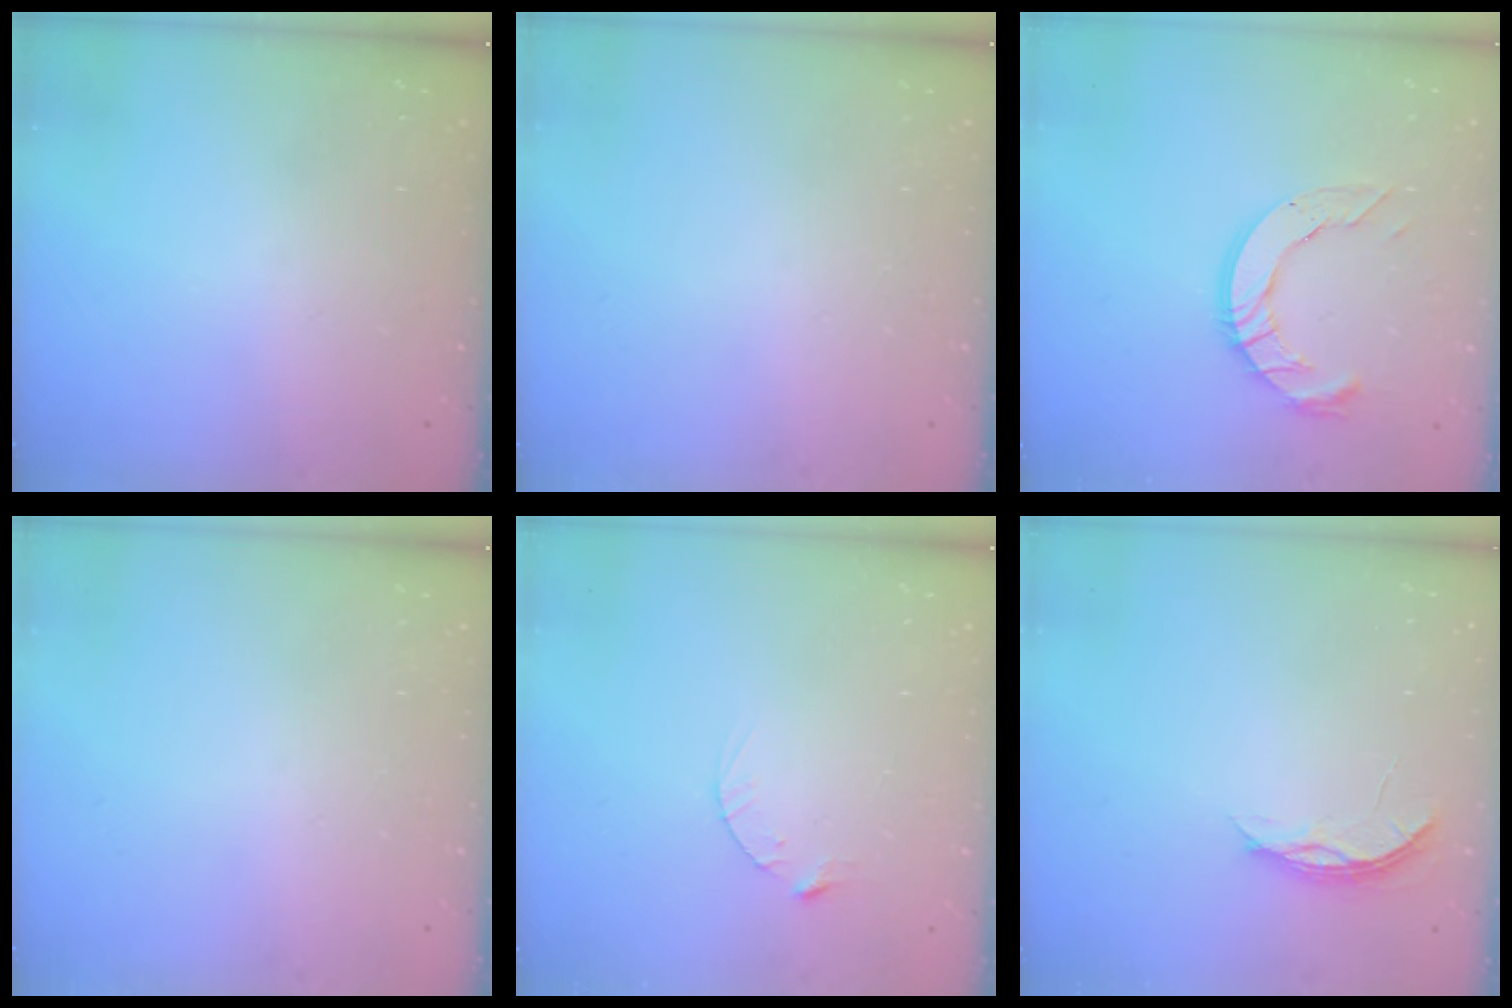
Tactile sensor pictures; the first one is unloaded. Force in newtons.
{"total": 0.0}
{"total": 10.6, "press": 10.5, "slide": 0.9}
{"total": 0.0}
{"total": 2.8, "press": 2.8, "slide": 0.4}
{"total": 3.9, "press": 3.9, "slide": 0.4}